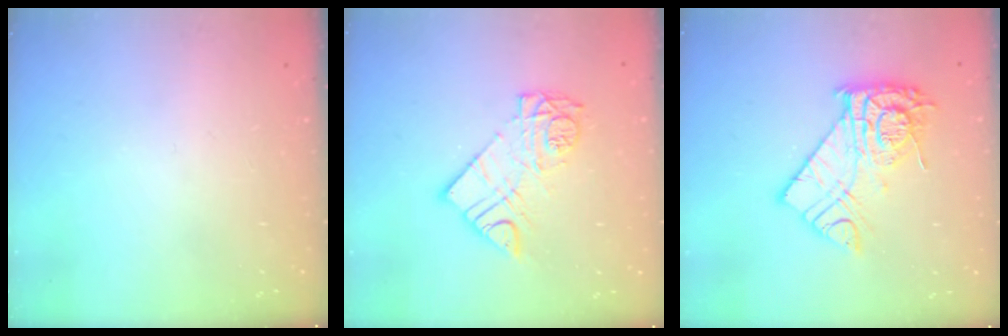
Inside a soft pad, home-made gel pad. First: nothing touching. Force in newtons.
{"total": 11.4, "press": 11.3, "slide": 0.9}
{"total": 14.1, "press": 14.0, "slide": 1.4}